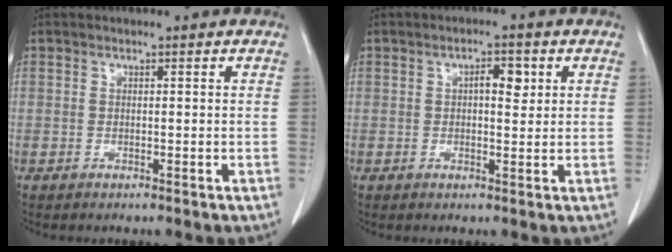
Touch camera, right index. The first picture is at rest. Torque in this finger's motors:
{"motor_torque": [0.06, 0.04, 0.14, 0.03]}